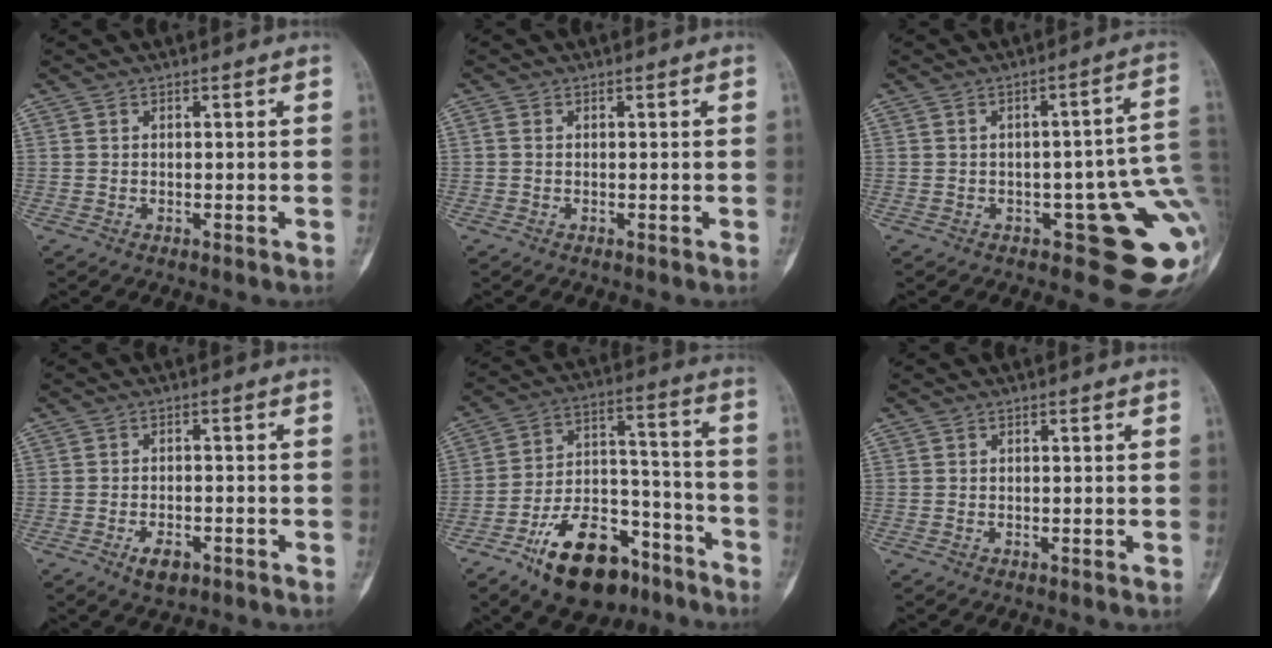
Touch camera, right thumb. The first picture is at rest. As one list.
[{"total": 0.5, "force": [0.0, 0.3, 0.4], "torque": [-0.009, 0.000, -0.002]}, {"total": 12.7, "force": [-2.7, 5.4, 11.2], "torque": [-0.104, 0.008, -0.028]}, {"total": 2.6, "force": [-1.5, 1.2, 1.8], "torque": [-0.033, 0.005, -0.025]}, {"total": 19.7, "force": [-12.4, 10.3, 11.3], "torque": [-0.160, 0.095, -0.202]}, {"total": 0.0}]